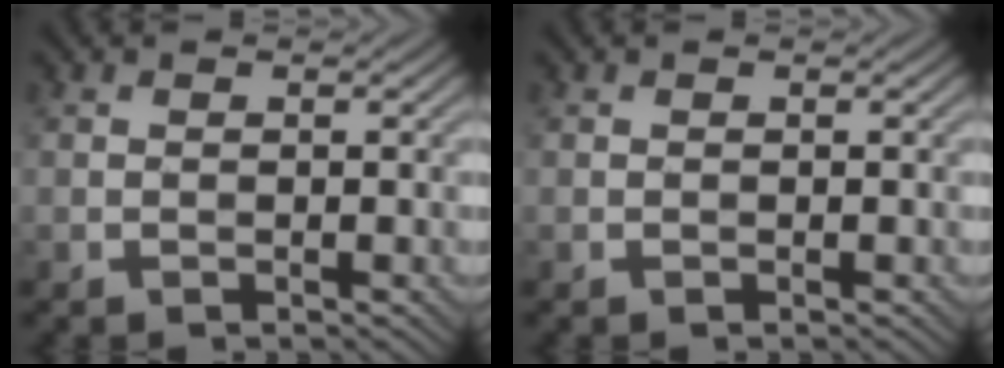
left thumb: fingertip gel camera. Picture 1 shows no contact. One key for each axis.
{"total": 0.0}